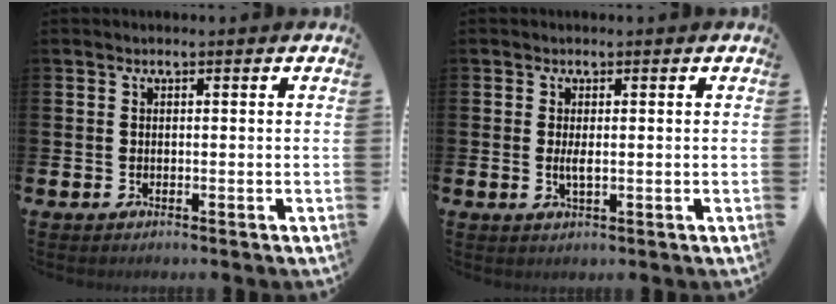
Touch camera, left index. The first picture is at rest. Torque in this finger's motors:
{"motor_torque": [0.51, -0.10, 0.02, 0.07]}